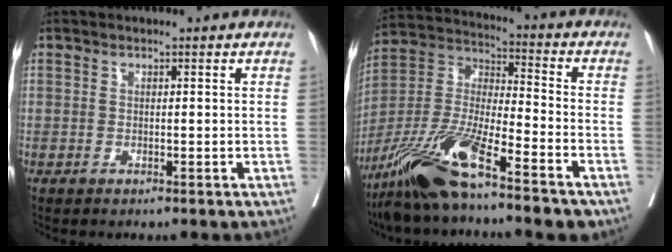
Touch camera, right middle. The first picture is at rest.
{"total": 16.6, "force": [-11.6, 2.3, 11.7], "torque": [-0.257, -0.019, -0.215]}